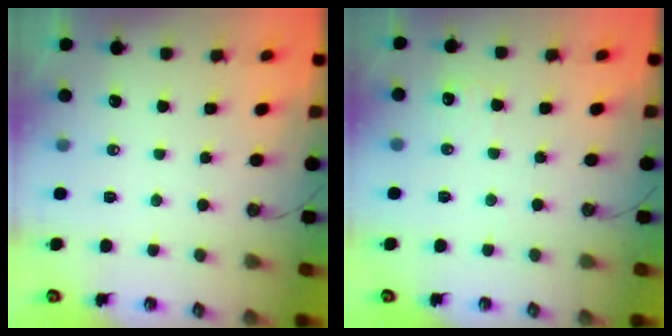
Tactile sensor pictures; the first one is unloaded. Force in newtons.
{"total": 7.6, "press": 7.5, "slide": 1.1}